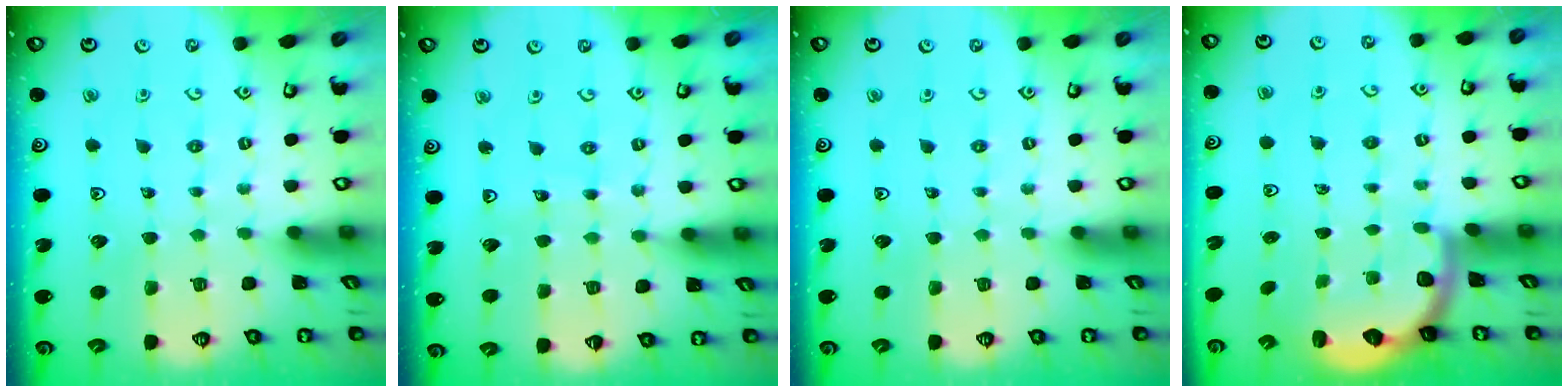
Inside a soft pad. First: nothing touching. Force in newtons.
{"total": 4.7, "press": 4.7, "slide": 0.7}
{"total": 0.0}
{"total": 2.6, "press": 2.3, "slide": 1.2}